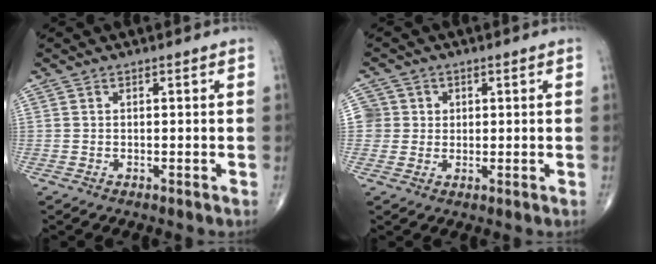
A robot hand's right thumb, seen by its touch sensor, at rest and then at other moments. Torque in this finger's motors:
{"motor_torque": [0.05, -0.46, 0.01, 0.19, 0.00]}